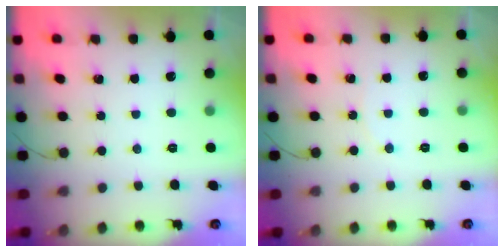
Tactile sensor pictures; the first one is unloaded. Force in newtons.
{"total": 3.9, "press": 3.2, "slide": 2.2}